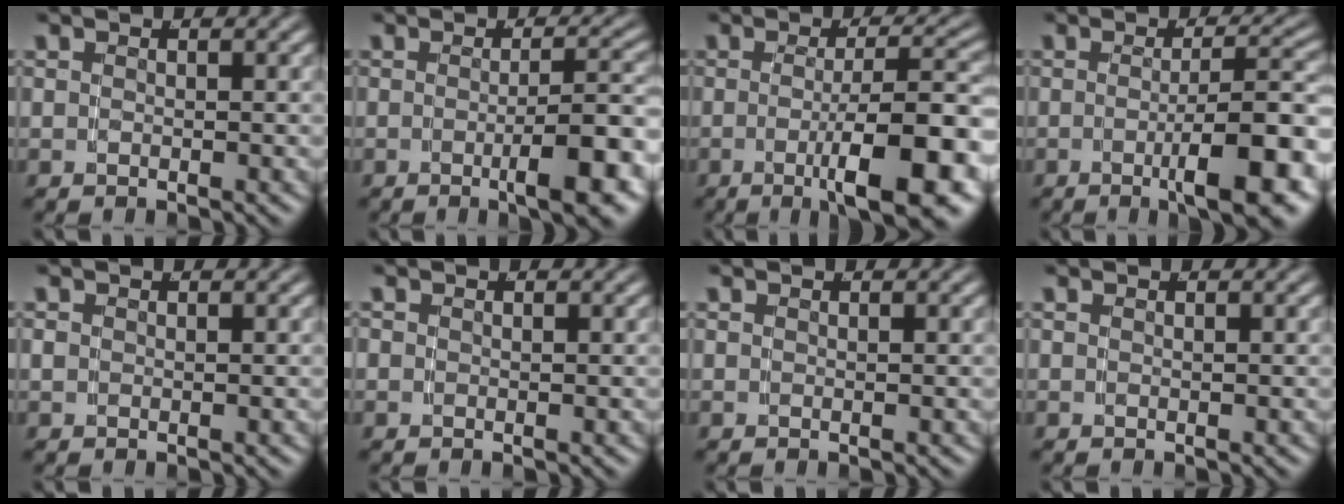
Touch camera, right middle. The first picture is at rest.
{"total": 5.1, "force": [-2.0, 0.7, 4.7], "torque": [-0.053, 0.000, -0.032]}
{"total": 8.7, "force": [-3.3, 1.9, 7.8], "torque": [-0.097, -0.007, -0.044]}
{"total": 7.1, "force": [-2.7, 1.3, 6.4], "torque": [-0.077, -0.002, -0.038]}
{"total": 0.5, "force": [0.2, 0.5, 0.2], "torque": [-0.010, -0.002, 0.005]}
{"total": 0.6, "force": [0.2, 0.6, 0.0], "torque": [-0.007, -0.001, 0.000]}
{"total": 0.0}
{"total": 0.0}